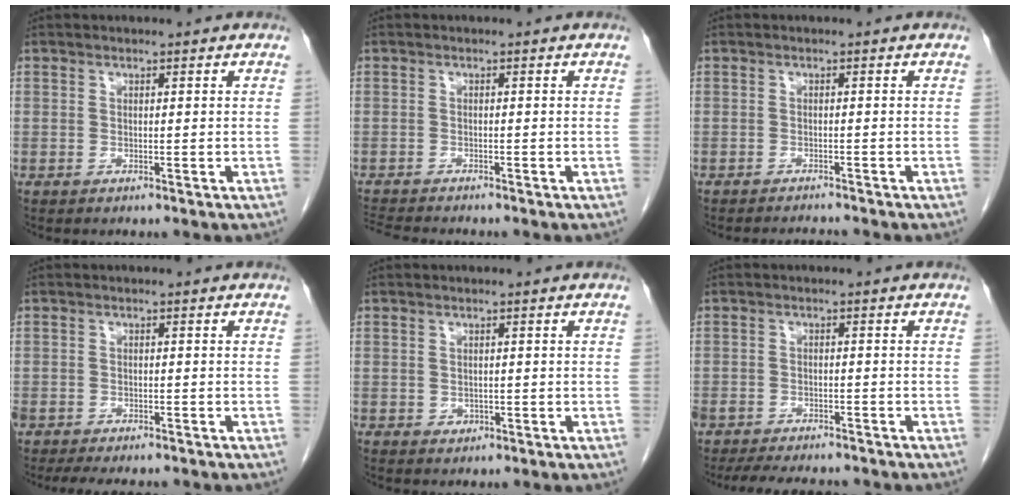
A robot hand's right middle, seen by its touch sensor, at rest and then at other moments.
{"total": 3.8, "force": [-3.7, -0.3, 0.9], "torque": [-0.022, -0.020, -0.066]}
{"total": 2.2, "force": [-2.2, -0.5, 0.1], "torque": [-0.003, -0.011, -0.033]}
{"total": 9.3, "force": [-8.0, 2.7, 4.0], "torque": [-0.061, -0.005, -0.108]}
{"total": 0.9, "force": [-0.3, 0.8, 0.3], "torque": [-0.007, 0.001, 0.000]}
{"total": 11.7, "force": [-10.3, 3.2, 4.6], "torque": [-0.081, -0.003, -0.139]}